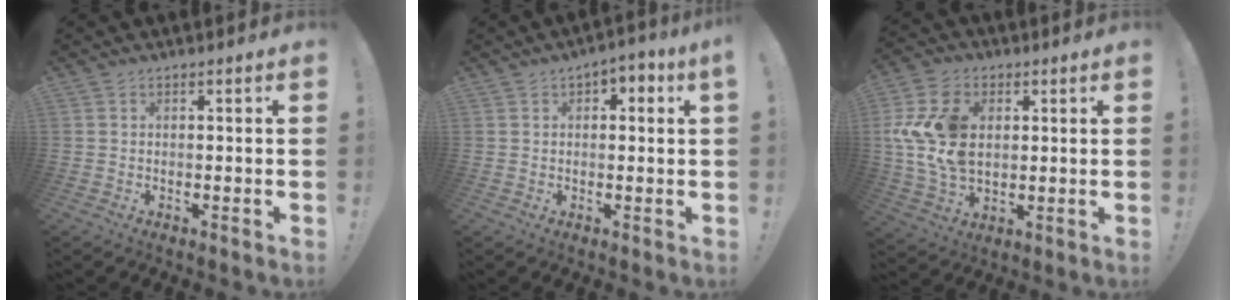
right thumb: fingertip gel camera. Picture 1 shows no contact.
{"total": 3.0, "force": [0.4, 1.4, 2.6], "torque": [-0.037, 0.006, 0.003]}
{"total": 16.9, "force": [2.9, 12.1, 11.5], "torque": [-0.231, -0.008, 0.056]}